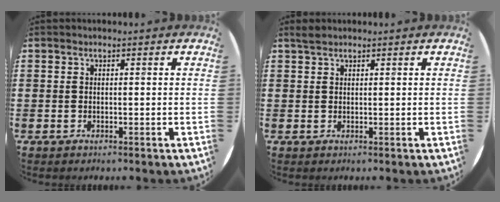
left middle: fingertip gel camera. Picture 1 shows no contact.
{"total": 1.1, "force": [1.0, 0.3, 0.3], "torque": [0.000, 0.000, 0.017]}